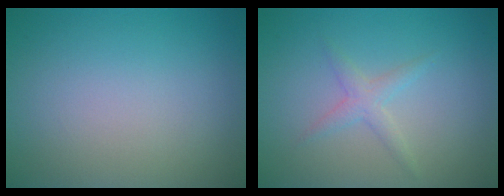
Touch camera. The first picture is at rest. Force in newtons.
{"total": 1.6, "press": 1.6, "slide": 0.1}